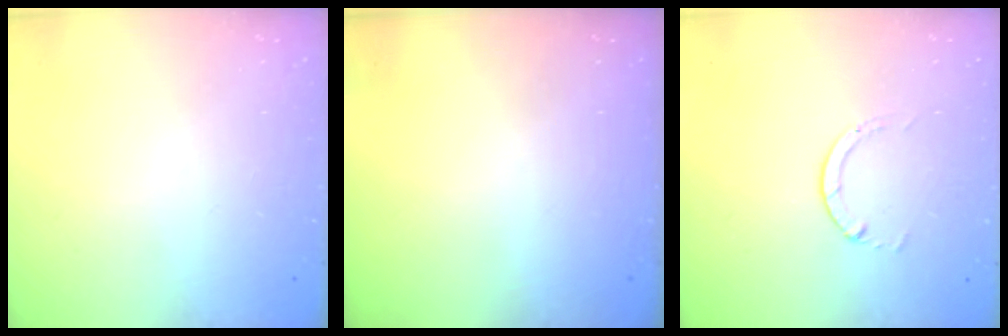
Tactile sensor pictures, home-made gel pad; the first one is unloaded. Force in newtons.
{"total": 0.0}
{"total": 1.3, "press": 1.3, "slide": 0.2}